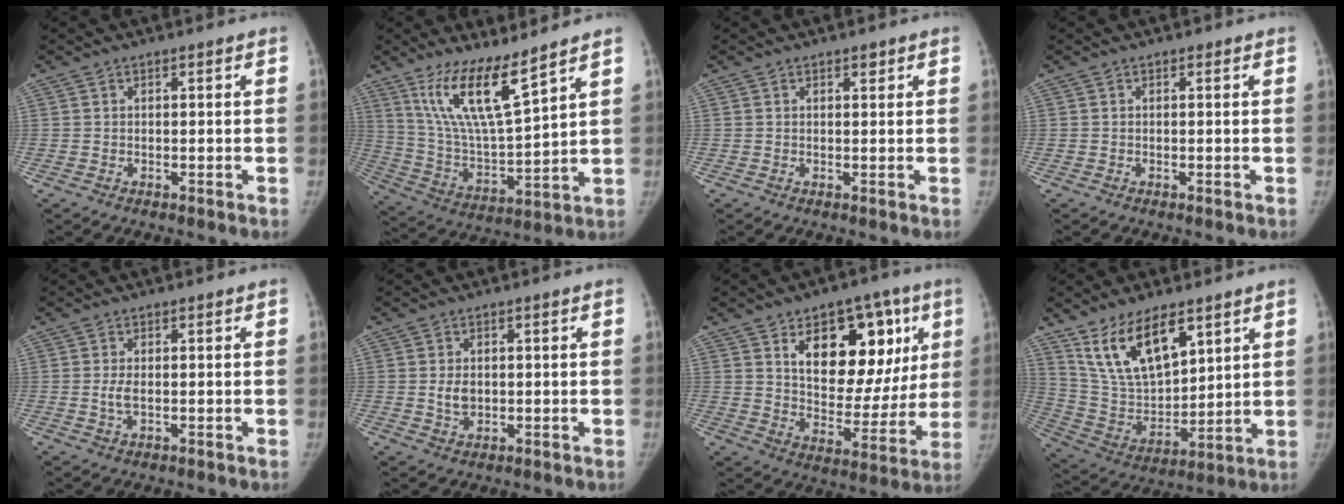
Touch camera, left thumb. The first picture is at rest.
{"total": 14.4, "force": [9.7, 2.5, 10.4], "torque": [-0.183, -0.065, 0.201]}
{"total": 1.1, "force": [0.7, 0.5, 0.6], "torque": [-0.001, -0.004, 0.010]}
{"total": 0.0}
{"total": 2.1, "force": [0.0, 0.9, 1.9], "torque": [-0.046, -0.001, 0.001]}
{"total": 3.1, "force": [0.2, 2.2, 2.2], "torque": [-0.033, -0.004, 0.008]}
{"total": 20.8, "force": [7.8, 12.1, 15.1], "torque": [-0.147, -0.028, 0.117]}
{"total": 16.1, "force": [9.7, 7.5, 10.4], "torque": [-0.156, -0.044, 0.202]}